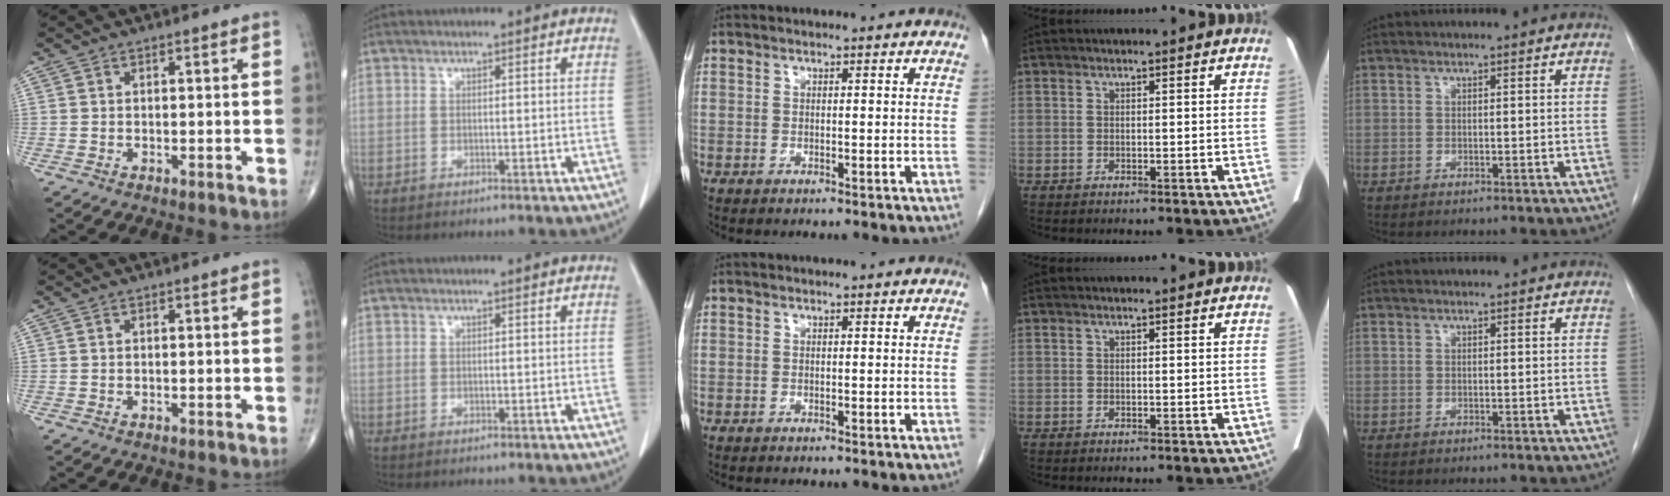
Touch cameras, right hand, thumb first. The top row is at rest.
{}